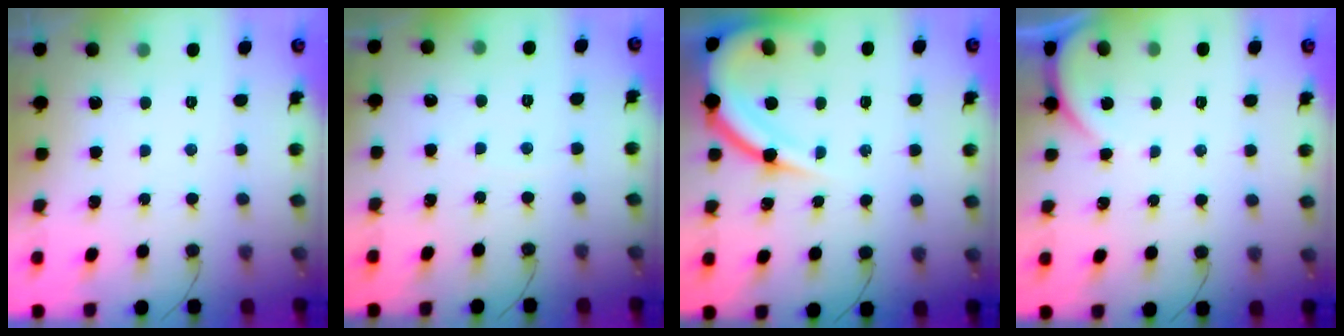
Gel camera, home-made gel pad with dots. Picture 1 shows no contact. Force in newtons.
{"total": 2.6, "press": 2.6, "slide": 0.4}
{"total": 12.9, "press": 12.8, "slide": 1.3}
{"total": 2.8, "press": 2.8, "slide": 0.3}